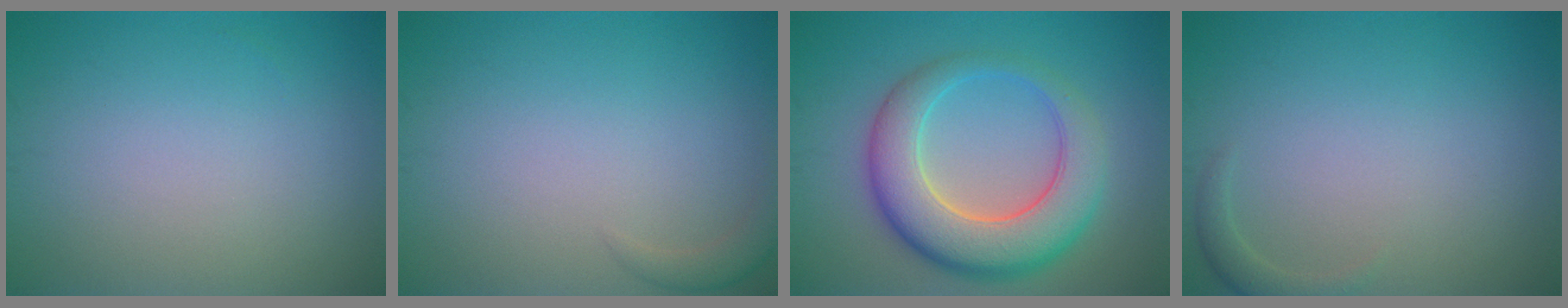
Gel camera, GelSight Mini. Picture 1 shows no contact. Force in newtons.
{"total": 1.4, "press": 1.4, "slide": 0.2}
{"total": 8.4, "press": 8.4, "slide": 0.3}
{"total": 1.2, "press": 1.2, "slide": 0.2}